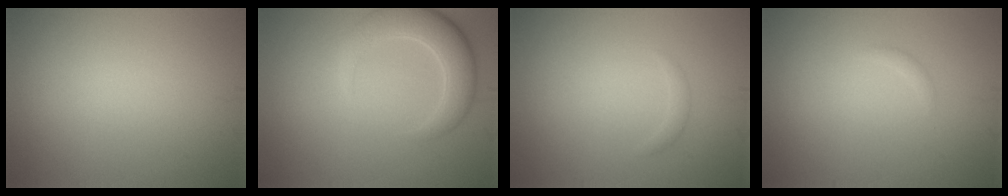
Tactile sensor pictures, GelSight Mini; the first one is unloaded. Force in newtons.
{"total": 4.7, "press": 4.7, "slide": 0.4}
{"total": 0.6, "press": 0.6, "slide": 0.1}
{"total": 0.6, "press": 0.6, "slide": 0.0}